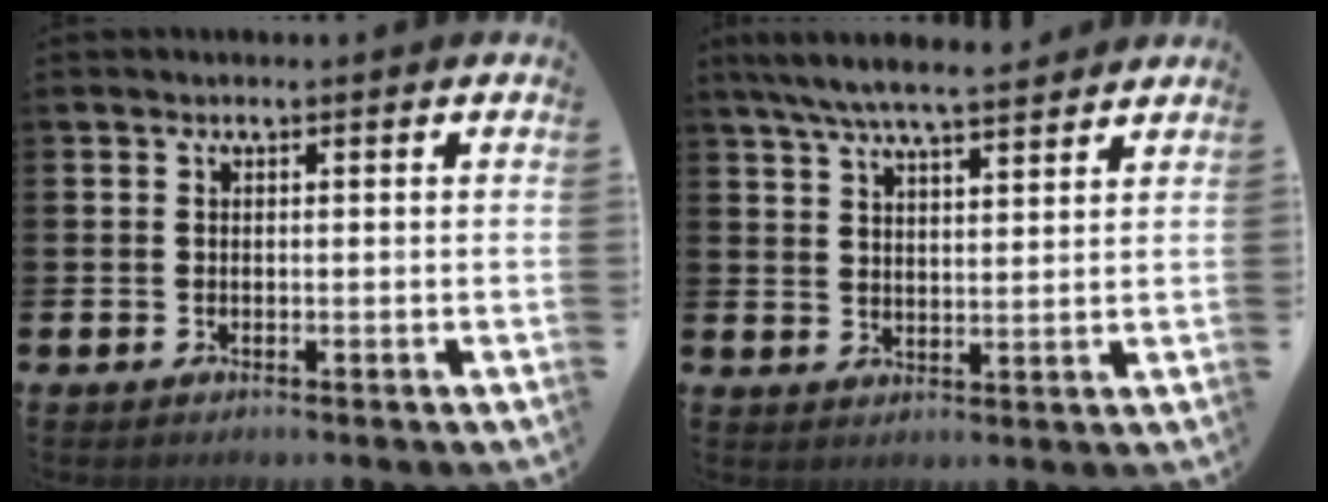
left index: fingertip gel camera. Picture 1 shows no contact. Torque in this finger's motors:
{"motor_torque": [0.98, -1.13, 0.19, 0.21]}